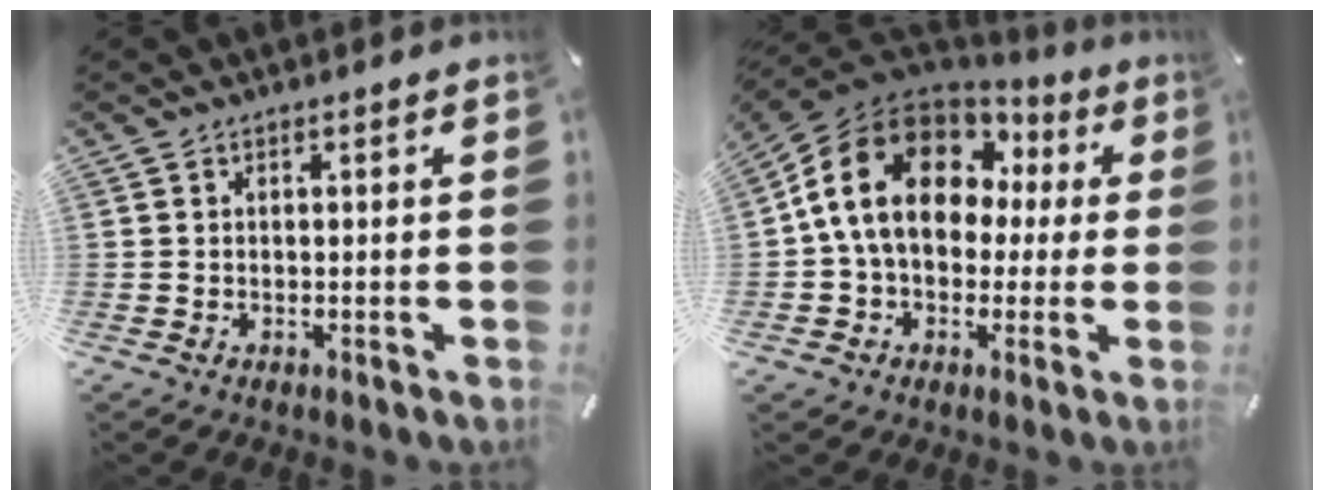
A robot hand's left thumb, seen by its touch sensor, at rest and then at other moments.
{"total": 18.5, "force": [3.6, 14.1, 11.4], "torque": [-0.239, -0.001, 0.063]}